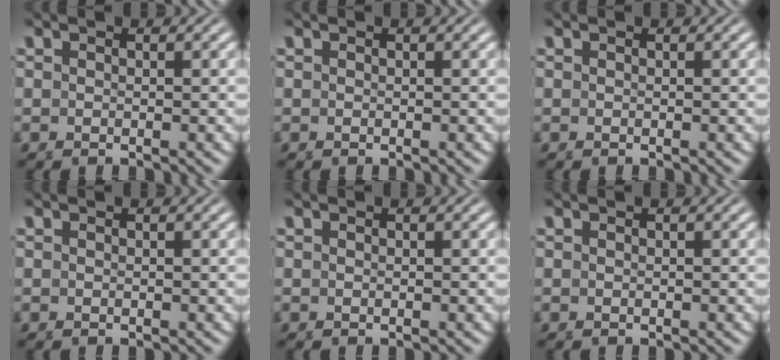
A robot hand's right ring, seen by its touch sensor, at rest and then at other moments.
{"total": 0.0}
{"total": 0.0}
{"total": 0.0}
{"total": 0.0}
{"total": 0.0}